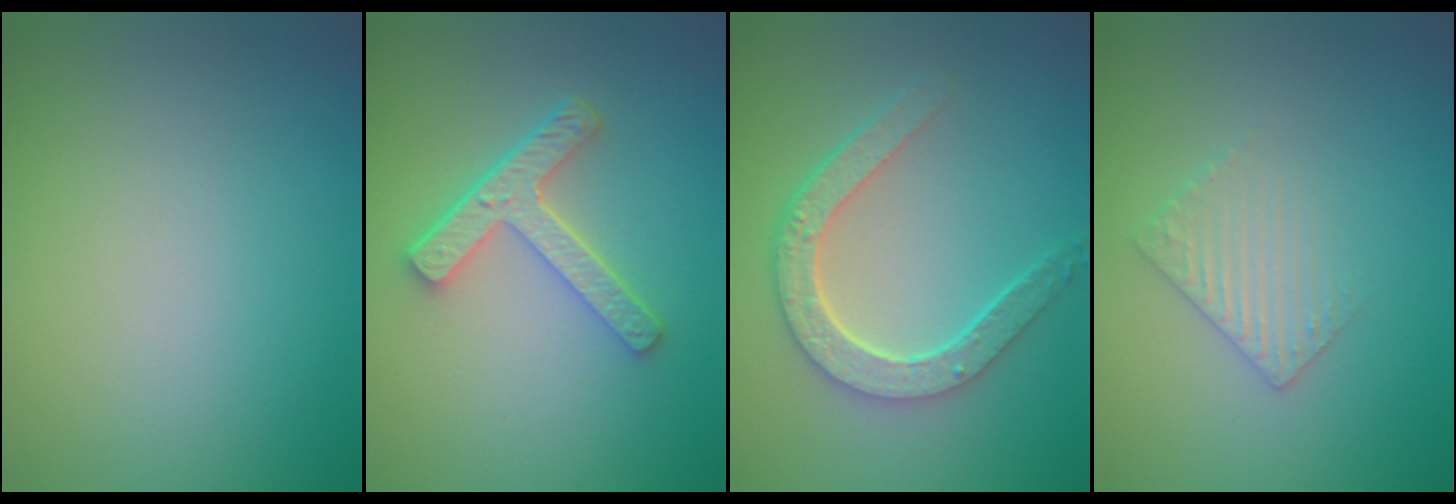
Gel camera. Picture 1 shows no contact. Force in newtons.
{"total": 4.5, "press": 3.3, "slide": 3.1}
{"total": 4.5, "press": 3.5, "slide": 2.7}
{"total": 2.2, "press": 2.2, "slide": 0.5}